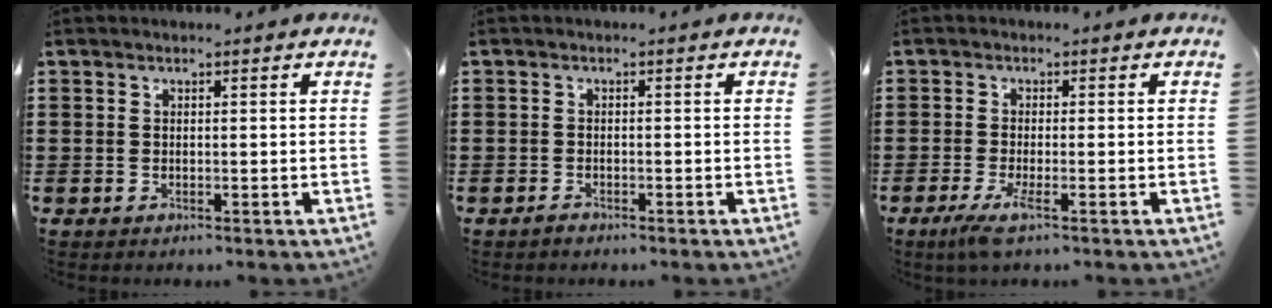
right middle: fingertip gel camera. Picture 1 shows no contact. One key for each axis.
{"total": 0.7, "fx": -0.6, "fy": 0.2, "fz": 0.2, "tx": -0.005, "ty": -0.001, "tz": -0.013}
{"total": 3.1, "fx": -1.4, "fy": 0.1, "fz": 2.8, "tx": -0.061, "ty": -0.015, "tz": -0.026}